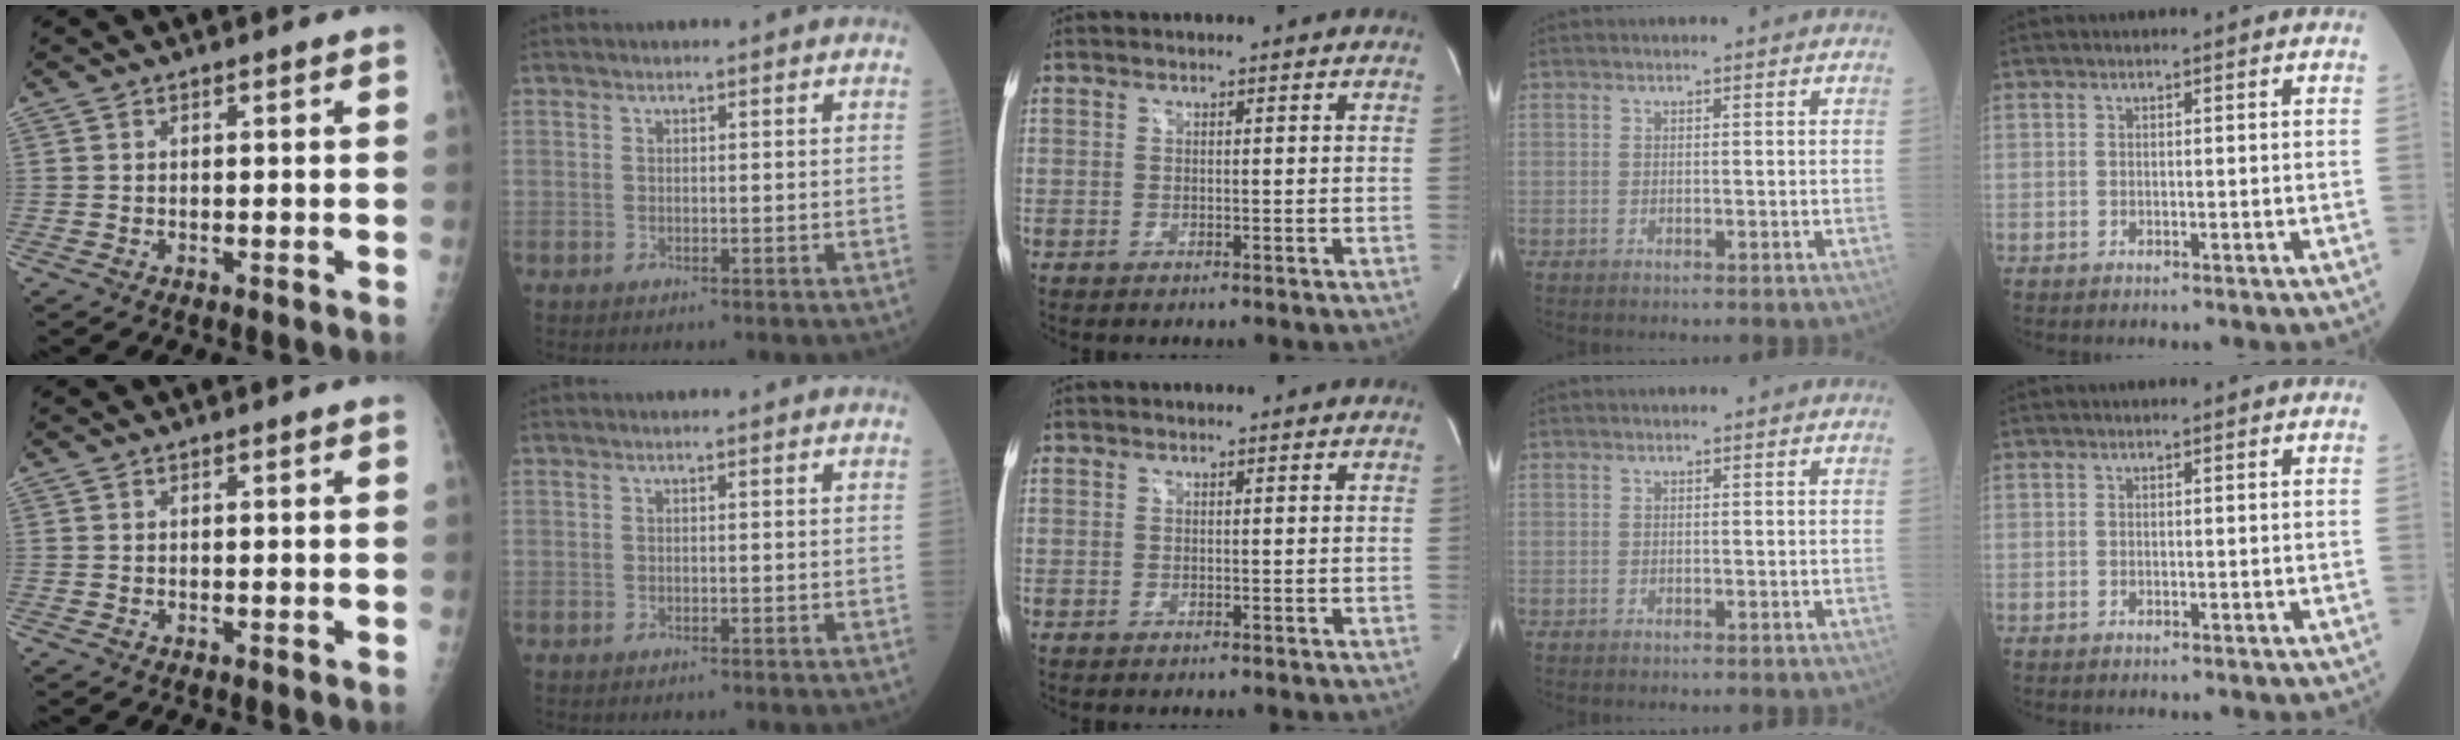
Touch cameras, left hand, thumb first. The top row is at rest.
{}